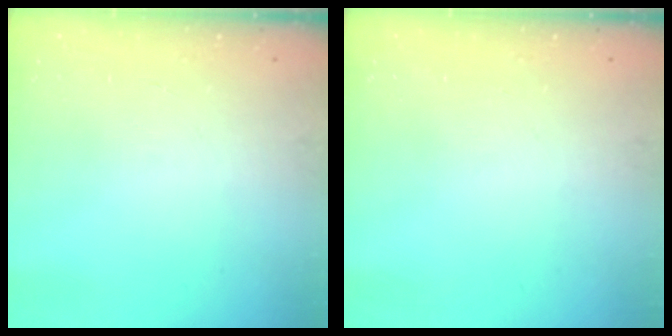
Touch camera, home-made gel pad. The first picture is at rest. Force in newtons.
{"total": 0.0}